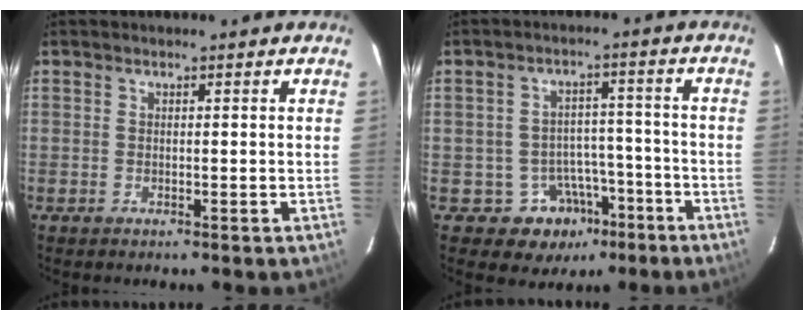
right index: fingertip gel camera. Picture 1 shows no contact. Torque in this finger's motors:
{"motor_torque": [-0.34, 0.04, -0.51, -0.21]}